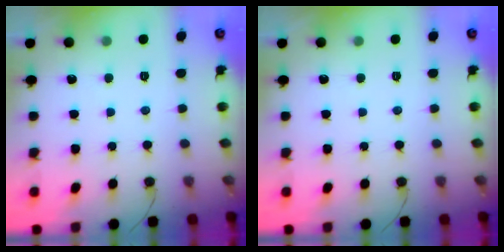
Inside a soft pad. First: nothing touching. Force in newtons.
{"total": 0.0}